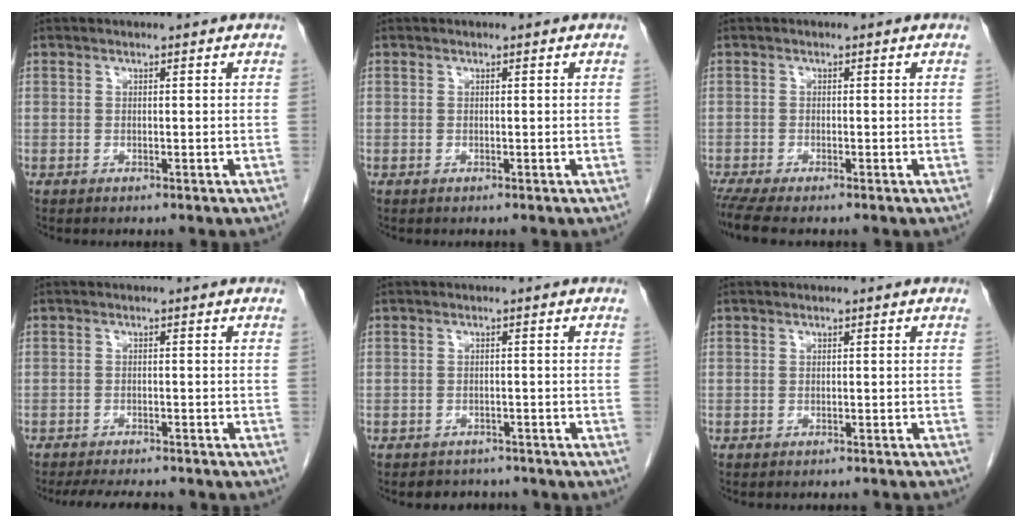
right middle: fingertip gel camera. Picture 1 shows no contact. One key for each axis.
{"total": 0.0}
{"total": 4.1, "fx": -3.4, "fy": 0.3, "fz": 2.4, "tx": -0.043, "ty": -0.011, "tz": -0.060}
{"total": 8.3, "fx": -7.4, "fy": 1.6, "fz": 3.4, "tx": -0.049, "ty": -0.010, "tz": -0.103}
{"total": 3.7, "fx": -3.3, "fy": 1.7, "fz": 0.1, "tx": -0.004, "ty": 0.005, "tz": -0.042}
{"total": 4.6, "fx": -4.4, "fy": 0.8, "fz": 1.3, "tx": -0.018, "ty": -0.010, "tz": -0.046}